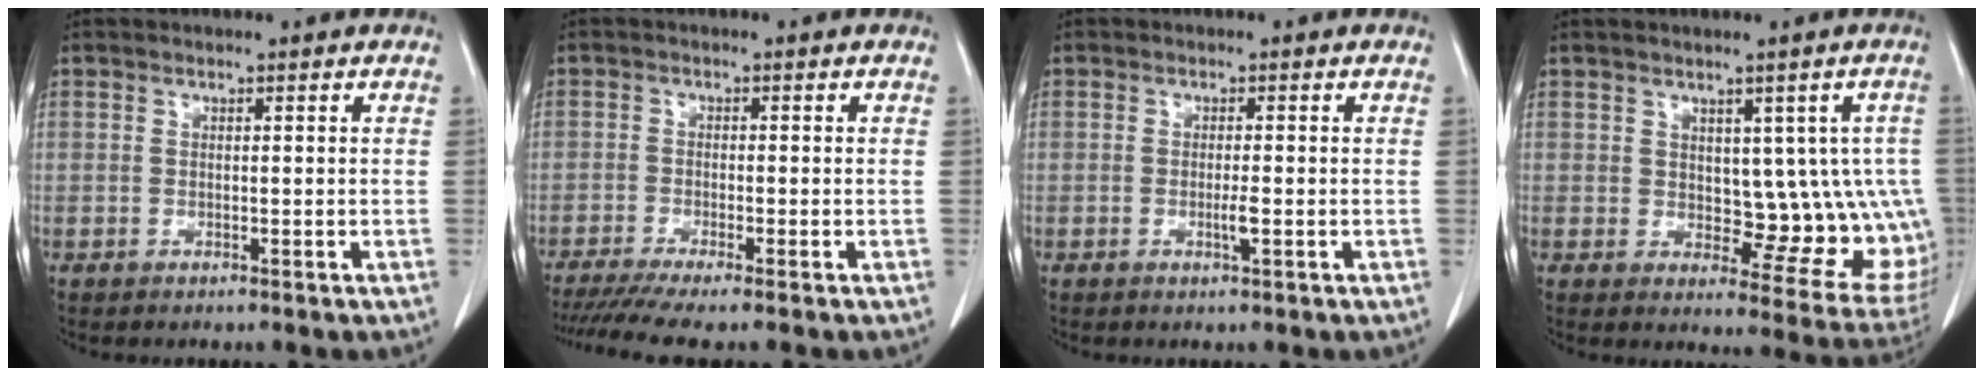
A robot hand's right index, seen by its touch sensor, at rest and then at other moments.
{"total": 7.3, "force": [-6.1, -0.5, 4.0], "torque": [-0.060, -0.016, -0.099]}
{"total": 1.6, "force": [-0.5, -0.1, 1.5], "torque": [-0.031, -0.004, -0.009]}
{"total": 10.7, "force": [0.9, 5.7, 9.0], "torque": [-0.081, 0.006, 0.024]}